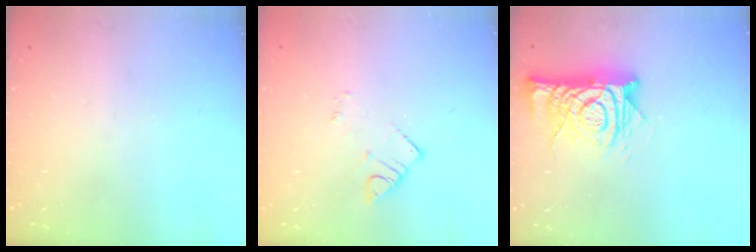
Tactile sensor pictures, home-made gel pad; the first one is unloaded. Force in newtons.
{"total": 2.7, "press": 2.7, "slide": 0.4}
{"total": 13.3, "press": 13.3, "slide": 1.1}